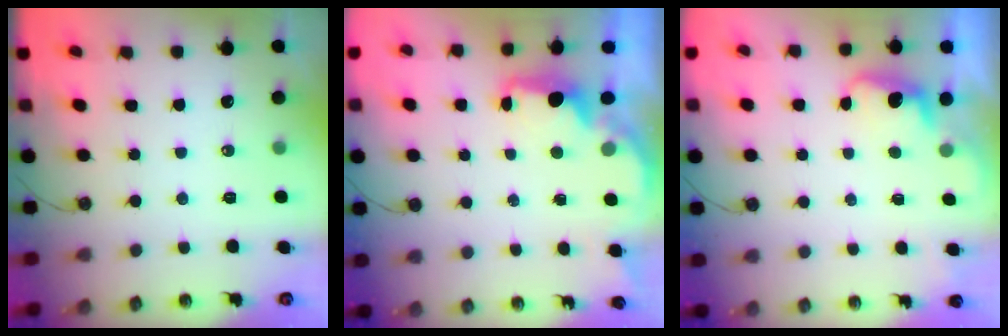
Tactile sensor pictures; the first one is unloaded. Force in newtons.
{"total": 2.5, "press": 2.3, "slide": 0.8}
{"total": 1.4, "press": 1.2, "slide": 0.8}